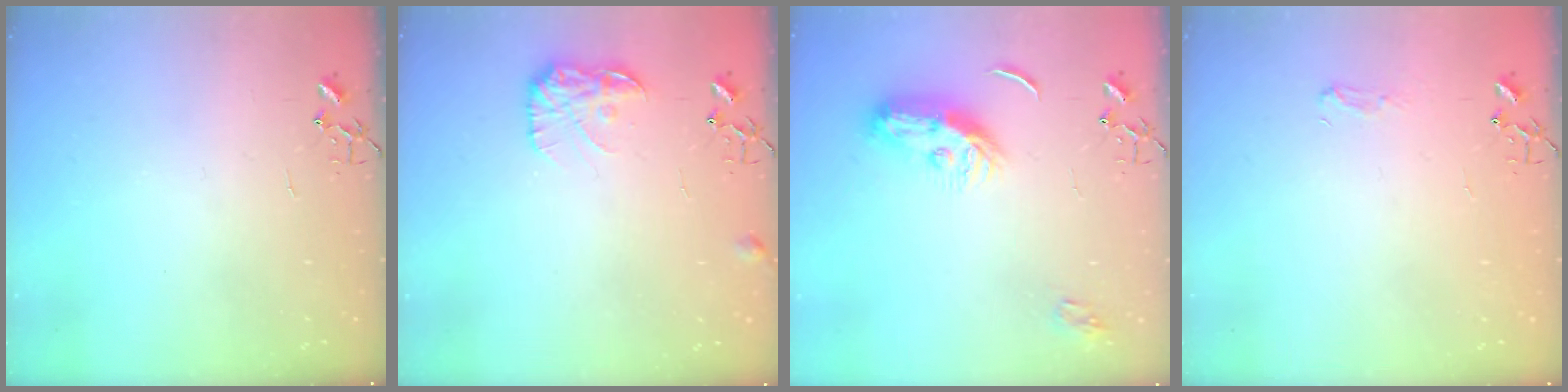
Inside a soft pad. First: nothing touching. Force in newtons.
{"total": 10.7, "press": 10.7, "slide": 0.4}
{"total": 10.6, "press": 10.6, "slide": 0.0}
{"total": 5.1, "press": 5.0, "slide": 0.7}